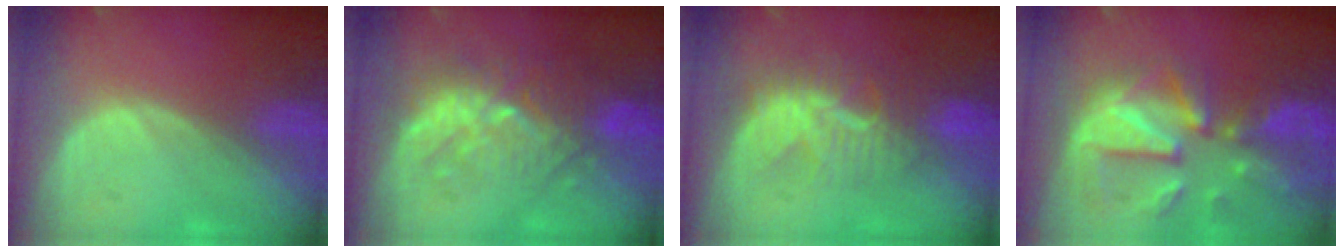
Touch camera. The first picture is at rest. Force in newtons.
{"total": 9.7, "press": 9.1, "slide": 3.2}
{"total": 8.0, "press": 7.8, "slide": 2.1}
{"total": 12.0, "press": 10.4, "slide": 6.0}